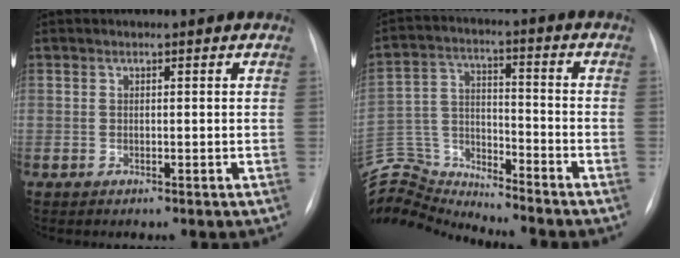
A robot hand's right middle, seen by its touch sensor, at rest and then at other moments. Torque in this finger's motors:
{"motor_torque": [-0.67, -1.14, -0.02, -0.01]}